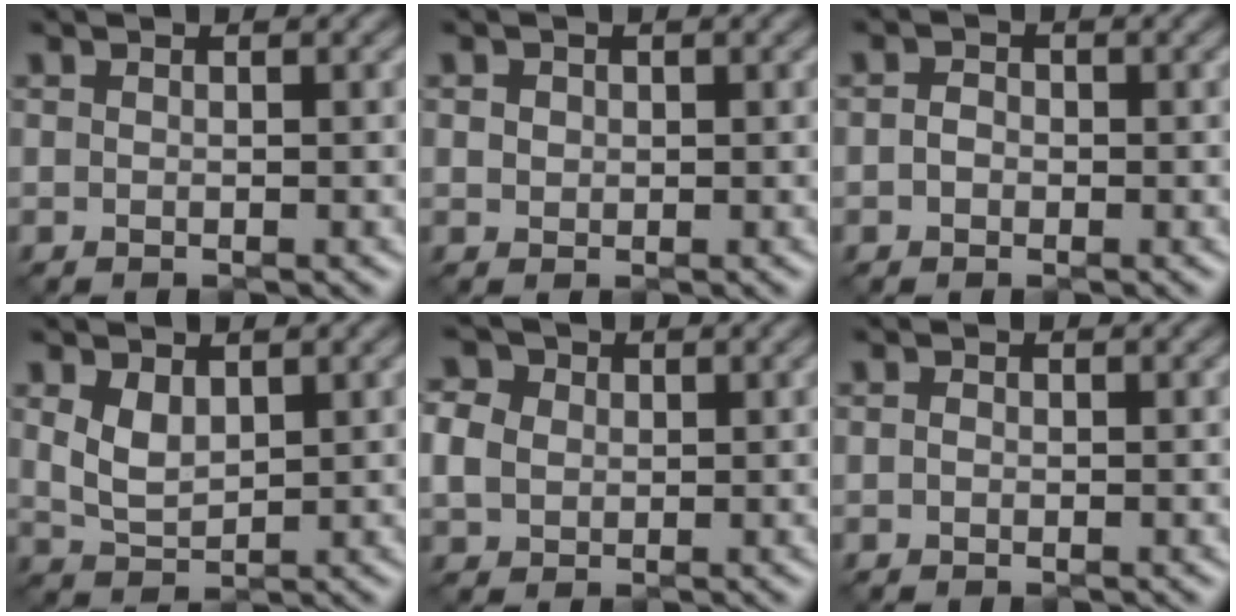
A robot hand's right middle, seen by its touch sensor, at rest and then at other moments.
{"total": 0.9, "force": [0.2, 0.8, 0.3], "torque": [-0.003, -0.001, 0.003]}
{"total": 1.2, "force": [-0.2, 1.0, 0.6], "torque": [-0.012, -0.001, -0.009]}
{"total": 2.8, "force": [1.1, 1.8, 1.9], "torque": [-0.047, -0.004, 0.028]}
{"total": 4.0, "force": [0.7, 3.5, 2.0], "torque": [-0.054, 0.016, 0.009]}
{"total": 0.5, "force": [-0.1, 0.4, 0.3], "torque": [-0.005, -0.002, -0.003]}